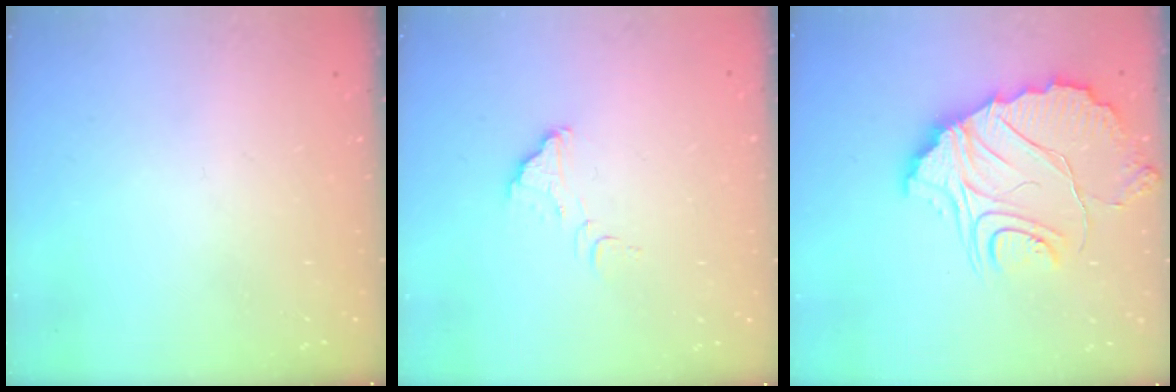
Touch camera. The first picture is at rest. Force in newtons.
{"total": 2.7, "press": 2.7, "slide": 0.2}
{"total": 13.3, "press": 13.3, "slide": 1.1}